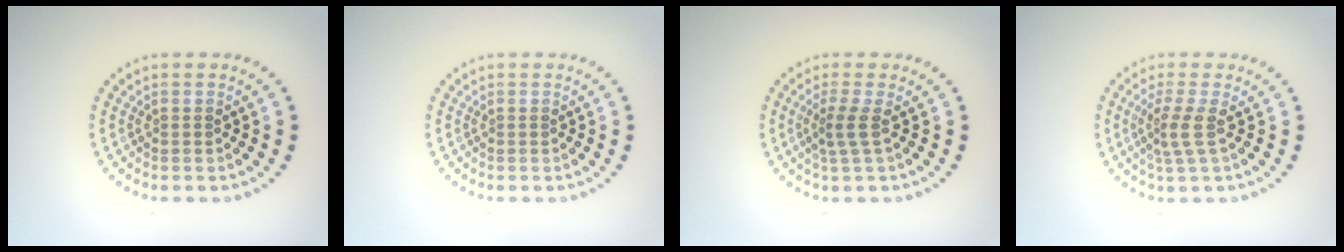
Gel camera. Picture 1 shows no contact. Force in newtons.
{"total": 0.0}
{"total": 1.9, "press": 1.2, "slide": 1.5}
{"total": 2.3, "press": 1.6, "slide": 1.7}